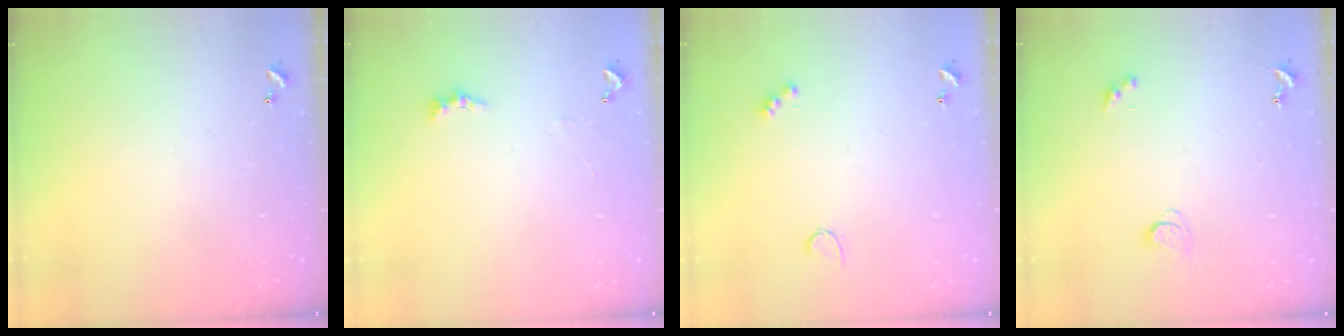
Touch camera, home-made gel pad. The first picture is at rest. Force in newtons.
{"total": 2.0, "press": 1.9, "slide": 0.6}
{"total": 2.6, "press": 2.5, "slide": 0.5}
{"total": 1.7, "press": 1.7, "slide": 0.3}